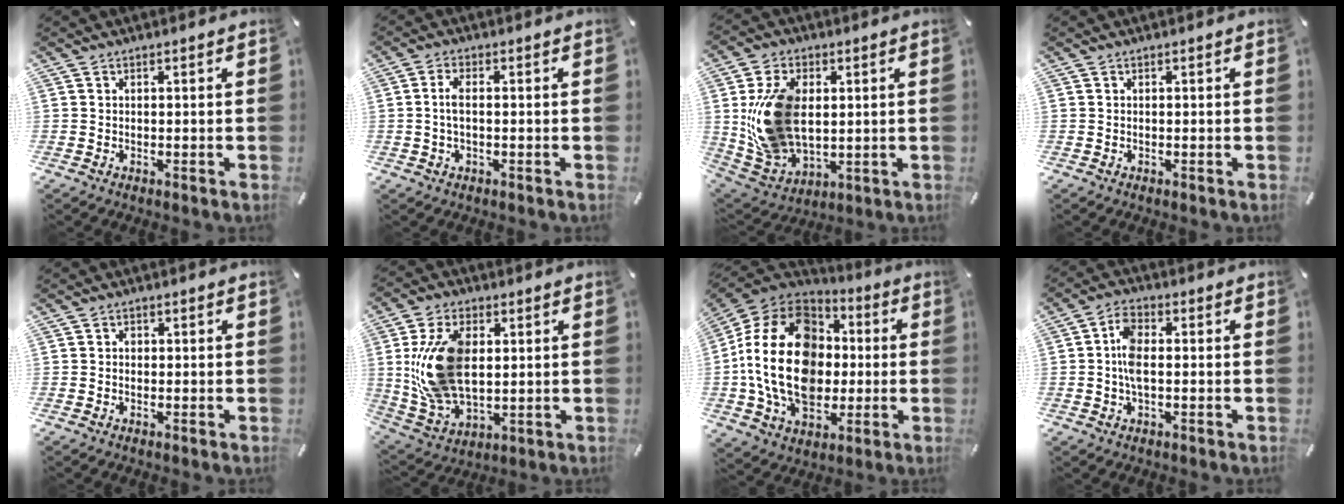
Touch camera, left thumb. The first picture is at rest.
{"total": 3.6, "force": [-0.2, 1.5, 3.2], "torque": [-0.066, 0.000, -0.005]}
{"total": 17.8, "force": [2.3, 12.7, 12.2], "torque": [-0.263, 0.003, 0.044]}
{"total": 0.0}
{"total": 0.6, "force": [0.0, 0.6, 0.2], "torque": [0.004, 0.000, -0.002]}
{"total": 17.9, "force": [2.8, 11.7, 13.2], "torque": [-0.288, -0.001, 0.052]}
{"total": 24.5, "force": [-1.2, 18.2, 16.2], "torque": [-0.338, 0.016, -0.014]}
{"total": 6.1, "force": [-0.3, 3.1, 5.2], "torque": [-0.113, 0.001, -0.008]}